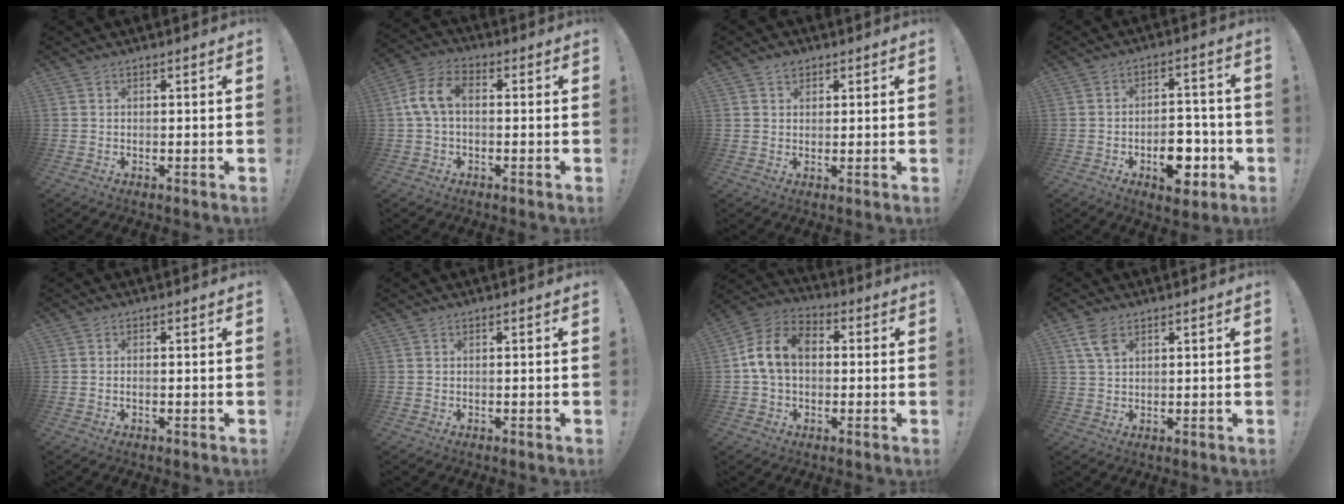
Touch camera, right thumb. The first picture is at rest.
{"total": 8.8, "force": [0.3, 5.2, 7.0], "torque": [-0.155, 0.011, 0.008]}
{"total": 2.8, "force": [1.7, 2.1, 0.8], "torque": [0.001, -0.009, 0.028]}
{"total": 11.5, "force": [-4.6, 6.9, 7.9], "torque": [-0.088, 0.035, -0.070]}
{"total": 0.8, "force": [-0.3, 0.2, 0.7], "torque": [-0.013, 0.000, -0.005]}
{"total": 0.0}
{"total": 12.1, "force": [1.4, 8.6, 8.5], "torque": [-0.150, 0.017, 0.029]}
{"total": 5.2, "force": [2.9, 2.7, 3.5], "torque": [-0.061, -0.010, 0.054]}